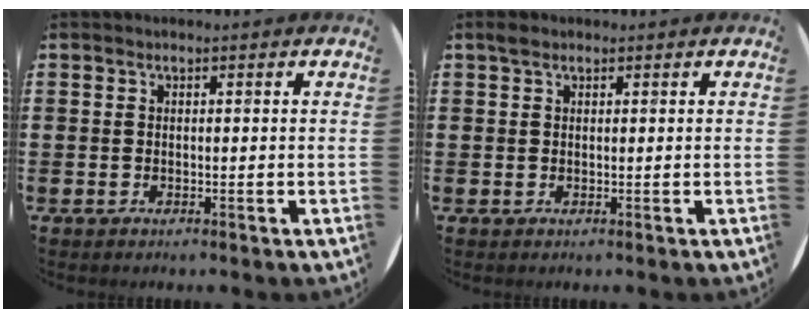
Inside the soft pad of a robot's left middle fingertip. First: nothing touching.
{"total": 0.9, "force": [0.7, 0.5, 0.3], "torque": [0.001, 0.001, 0.011]}